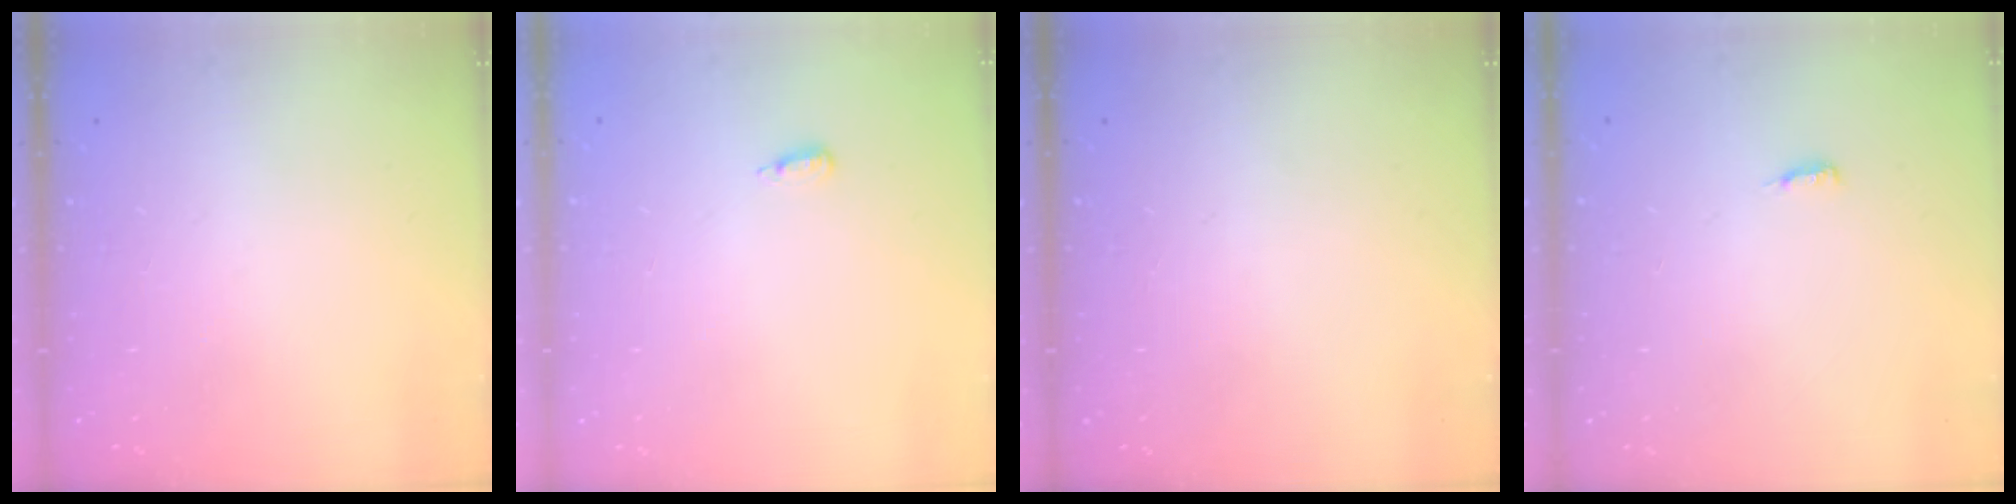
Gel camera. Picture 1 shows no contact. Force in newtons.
{"total": 4.4, "press": 3.4, "slide": 2.9}
{"total": 0.0}
{"total": 4.3, "press": 4.1, "slide": 1.3}